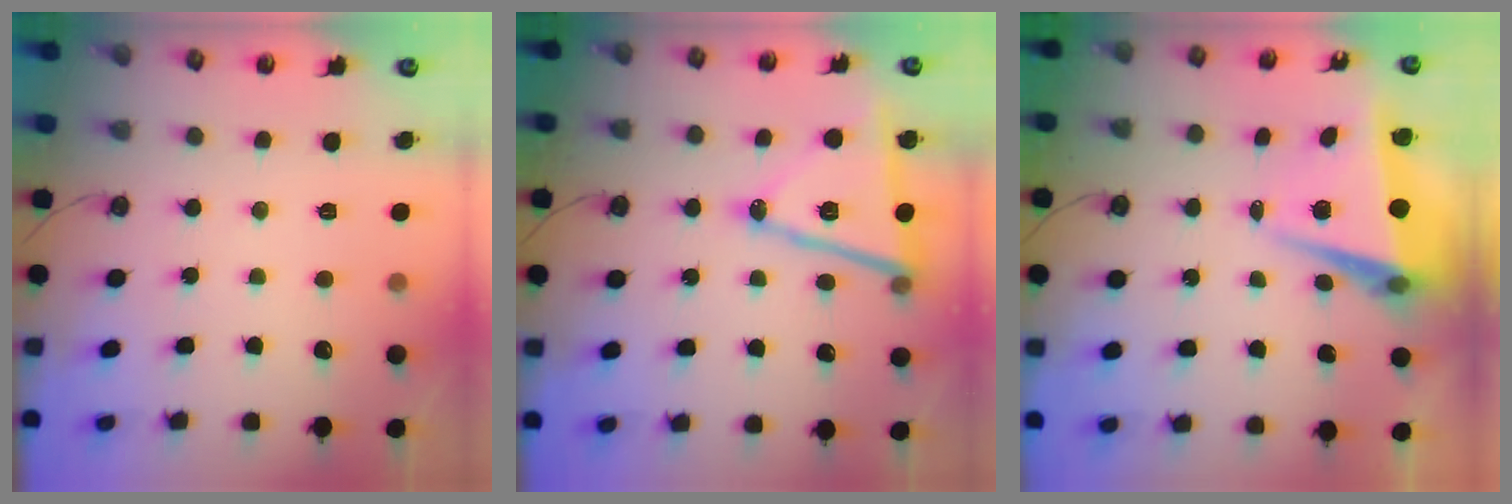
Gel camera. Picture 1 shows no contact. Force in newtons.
{"total": 14.6, "press": 14.1, "slide": 3.8}
{"total": 6.9, "press": 6.7, "slide": 1.6}